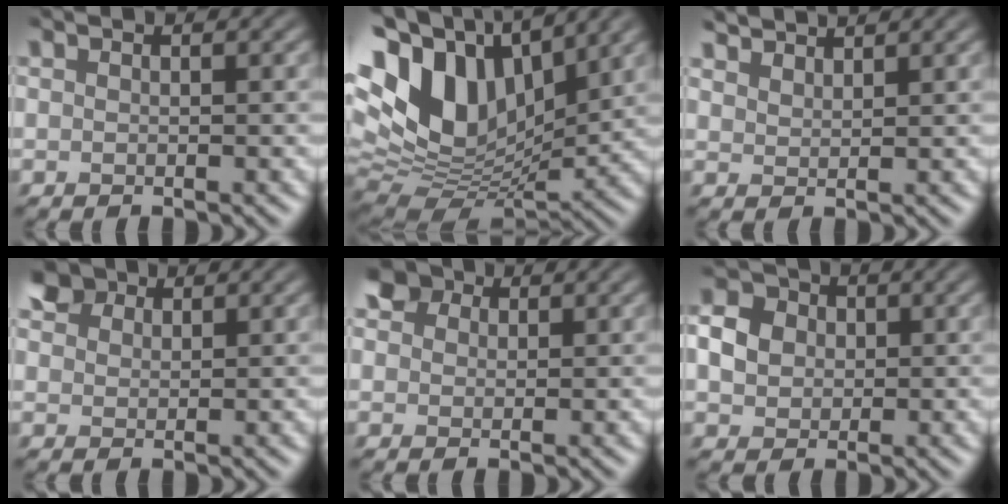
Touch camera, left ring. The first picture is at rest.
{"total": 13.7, "force": [4.0, 8.1, 10.3], "torque": [-0.200, 0.011, 0.065]}
{"total": 2.8, "force": [2.6, 0.4, 0.7], "torque": [-0.019, -0.006, 0.049]}
{"total": 3.1, "force": [2.0, 2.0, 1.2], "torque": [-0.037, -0.004, 0.038]}
{"total": 4.8, "force": [2.8, 3.1, 2.3], "torque": [-0.065, 0.006, 0.040]}
{"total": 4.8, "force": [0.2, 4.1, 2.4], "torque": [-0.061, 0.015, -0.004]}